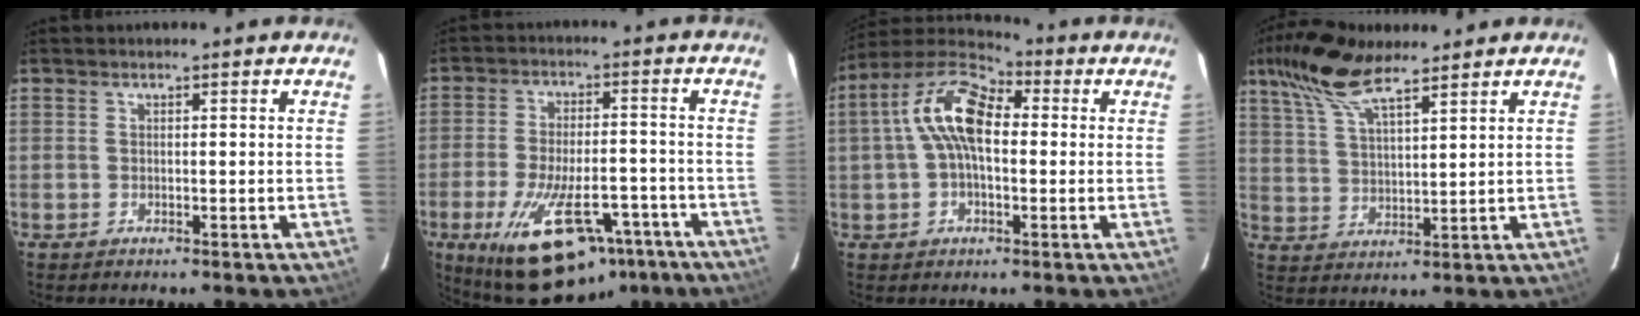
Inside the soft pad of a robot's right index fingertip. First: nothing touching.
{"total": 20.1, "force": [-12.0, 9.2, 13.3], "torque": [-0.247, -0.014, -0.173]}
{"total": 12.7, "force": [1.5, 6.4, 10.9], "torque": [-0.209, 0.030, 0.016]}
{"total": 12.2, "force": [8.6, 3.8, 7.8], "torque": [-0.156, 0.030, 0.165]}